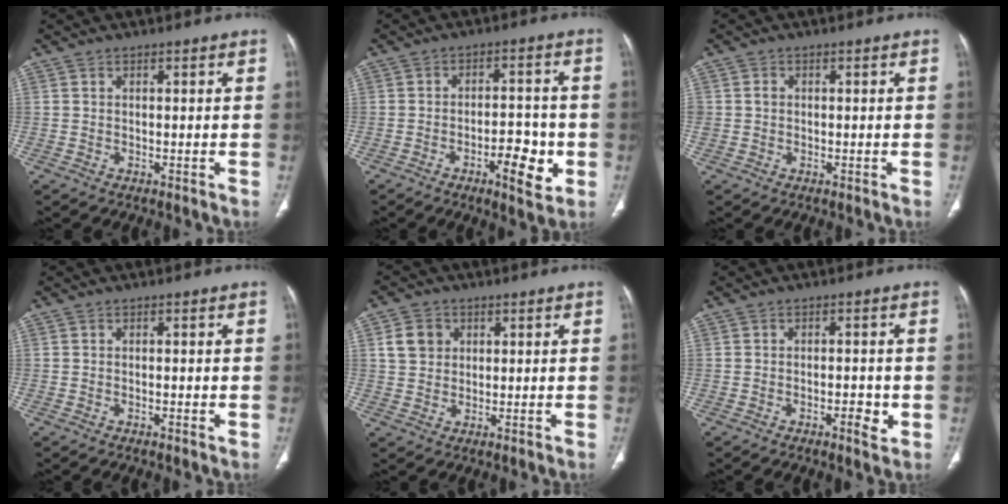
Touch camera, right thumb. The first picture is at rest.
{"total": 8.2, "force": [-2.9, 3.3, 7.0], "torque": [-0.088, 0.020, -0.043]}
{"total": 1.6, "force": [0.1, 1.4, 0.8], "torque": [-0.013, 0.004, 0.005]}
{"total": 1.0, "force": [-0.3, 0.3, 1.0], "torque": [-0.015, 0.000, -0.005]}
{"total": 5.0, "force": [1.6, 4.3, 2.1], "torque": [-0.020, 0.000, 0.029]}
{"total": 3.6, "force": [-1.2, 1.4, 3.1], "torque": [-0.040, 0.003, -0.017]}